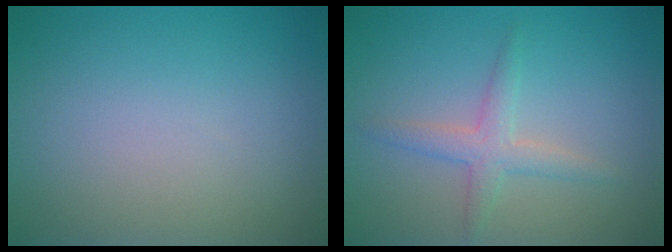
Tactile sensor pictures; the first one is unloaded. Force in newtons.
{"total": 2.4, "press": 2.4, "slide": 0.0}